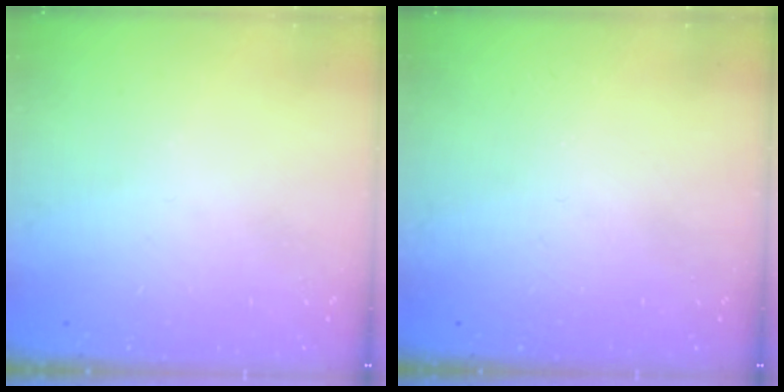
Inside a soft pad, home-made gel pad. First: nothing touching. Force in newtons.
{"total": 0.0}